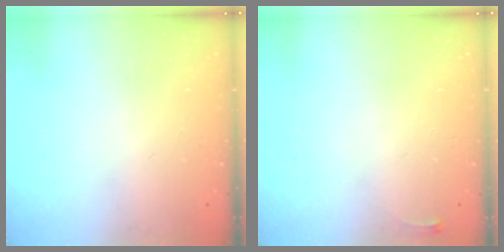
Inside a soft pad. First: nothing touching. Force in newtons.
{"total": 2.6, "press": 2.6, "slide": 0.6}